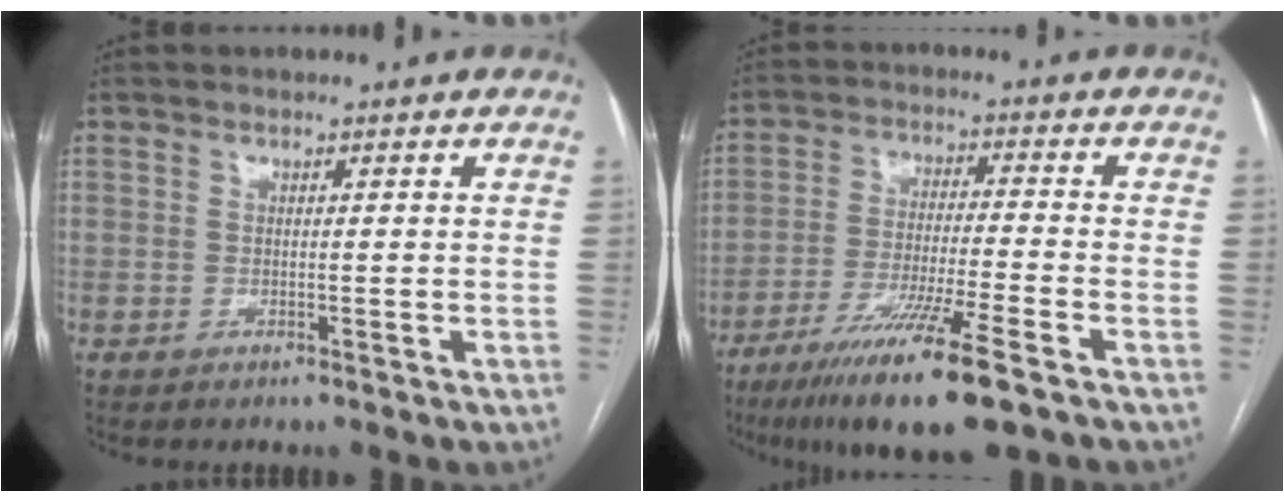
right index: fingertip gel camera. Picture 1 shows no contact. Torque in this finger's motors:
{"motor_torque": [1.02, -0.72, 0.77, 0.21]}